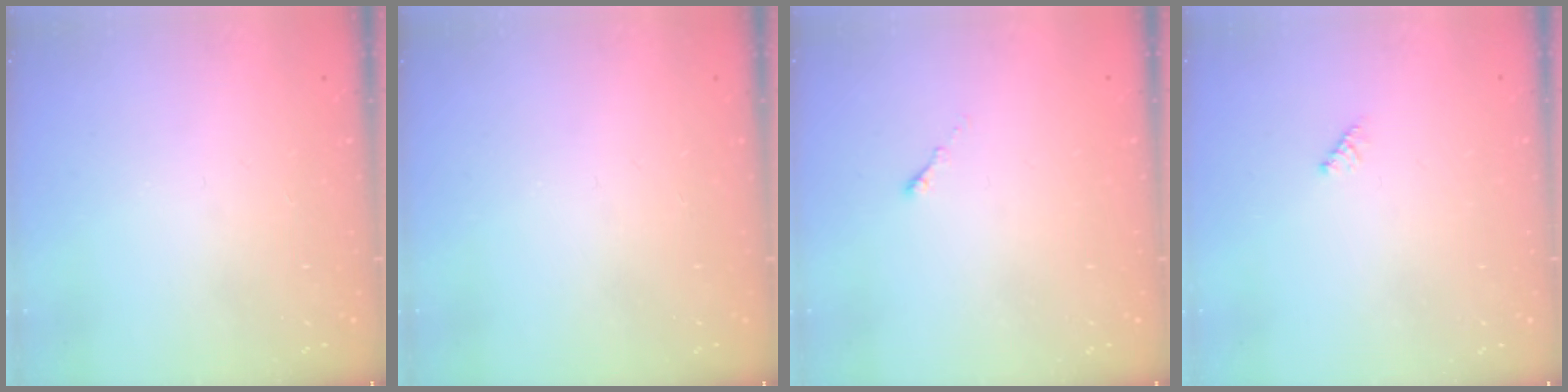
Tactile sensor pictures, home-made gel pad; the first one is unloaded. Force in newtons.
{"total": 0.0}
{"total": 0.0}
{"total": 2.3, "press": 2.3, "slide": 0.4}